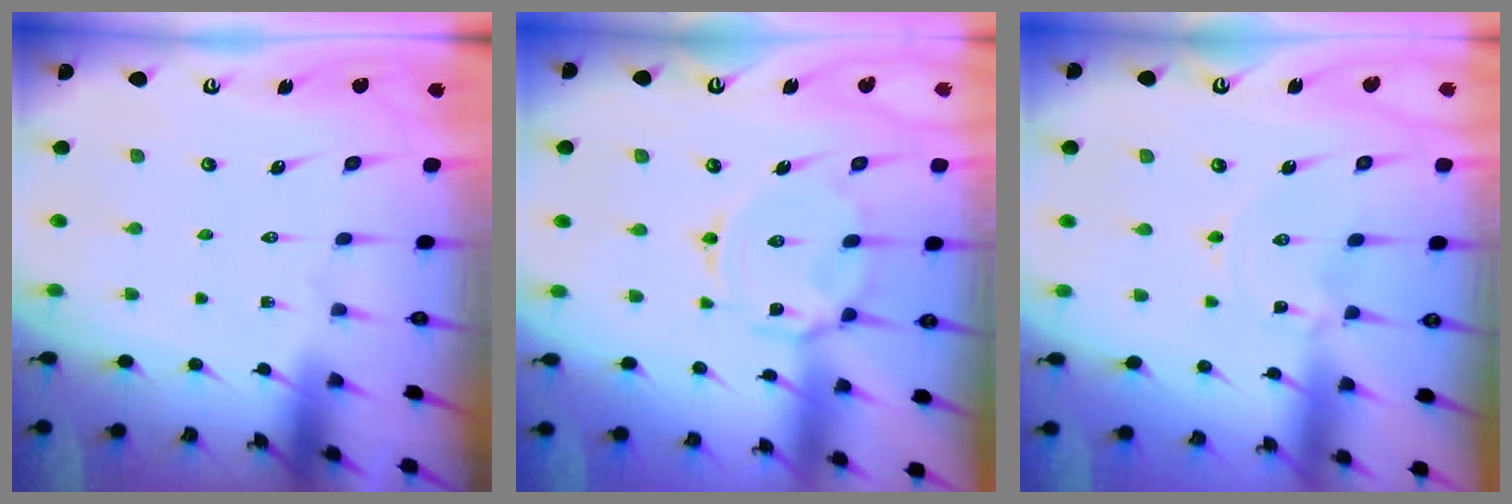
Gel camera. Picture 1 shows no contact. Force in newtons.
{"total": 8.9, "press": 8.9, "slide": 0.7}
{"total": 0.0}